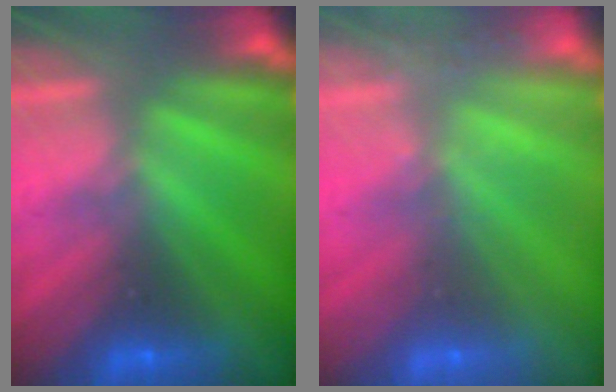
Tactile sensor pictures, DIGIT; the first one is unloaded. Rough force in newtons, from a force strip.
{"total": 2.4}